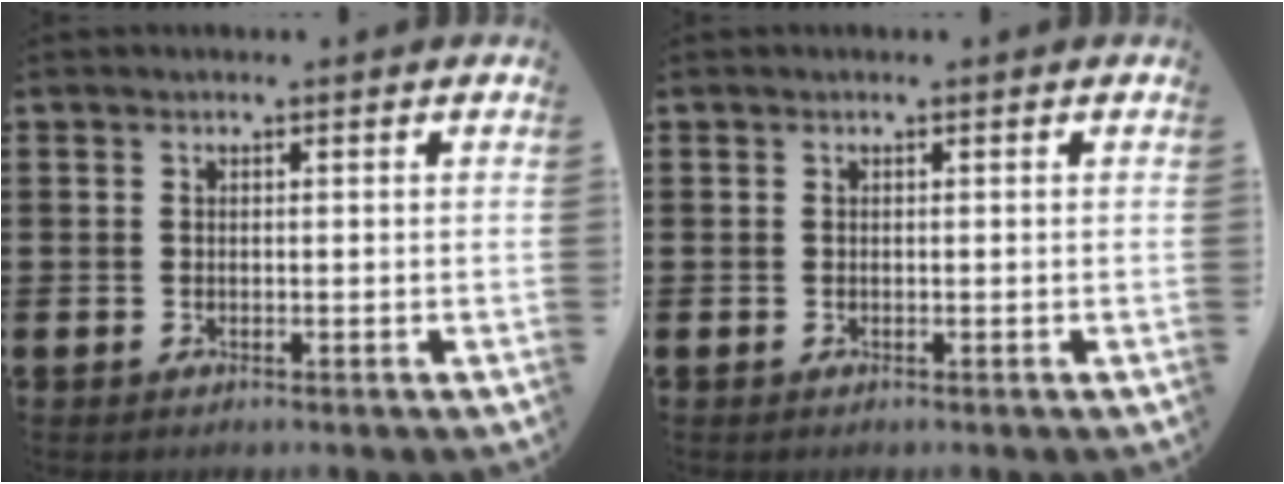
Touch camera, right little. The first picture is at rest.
{"total": 0.0}